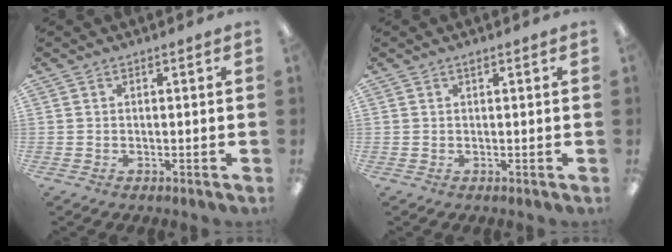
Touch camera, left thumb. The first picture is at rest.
{"total": 0.6, "force": [0.5, 0.1, 0.4], "torque": [-0.010, 0.002, 0.008]}